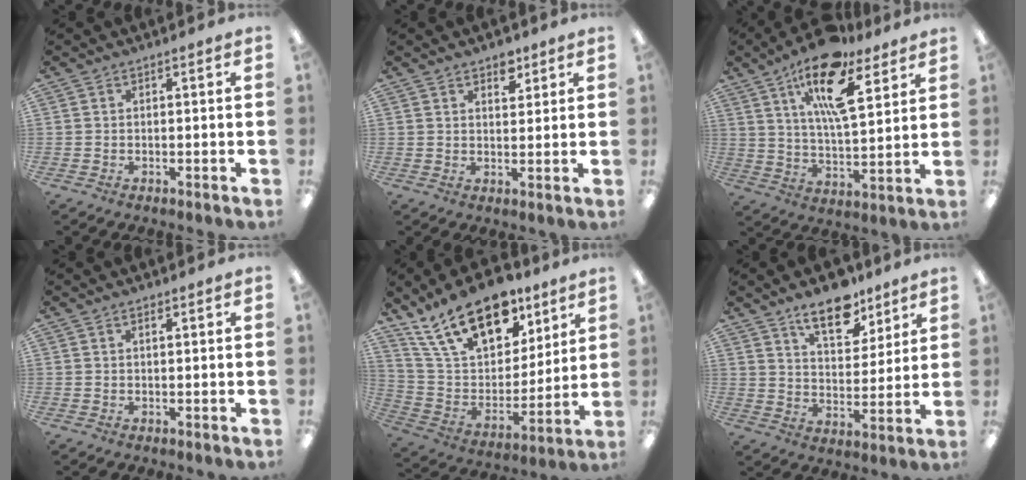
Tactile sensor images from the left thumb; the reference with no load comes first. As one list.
[{"total": 4.4, "force": [3.2, 2.4, 1.8], "torque": [0.000, -0.020, 0.051]}, {"total": 17.7, "force": [10.8, 6.6, 12.3], "torque": [-0.208, -0.046, 0.181]}, {"total": 0.8, "force": [0.6, 0.3, 0.4], "torque": [-0.003, -0.002, 0.010]}, {"total": 22.7, "force": [14.7, 11.7, 12.8], "torque": [-0.232, -0.072, 0.263]}, {"total": 13.2, "force": [9.8, 6.0, 6.4], "torque": [-0.088, -0.055, 0.174]}]